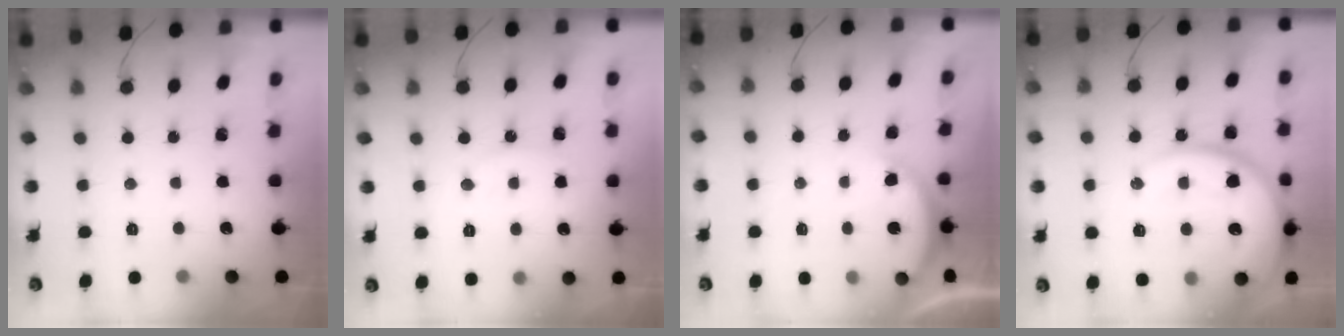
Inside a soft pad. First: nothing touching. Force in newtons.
{"total": 6.5, "press": 6.5, "slide": 0.3}
{"total": 4.4, "press": 4.3, "slide": 0.7}
{"total": 18.3, "press": 18.2, "slide": 1.9}